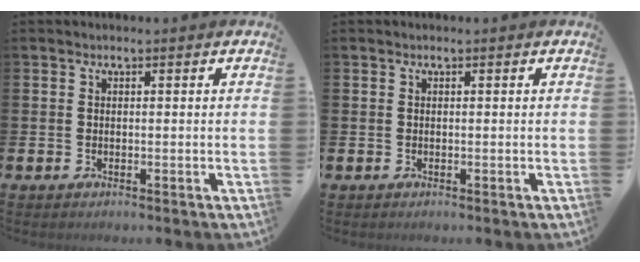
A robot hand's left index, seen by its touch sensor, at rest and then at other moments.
{"total": 0.0}